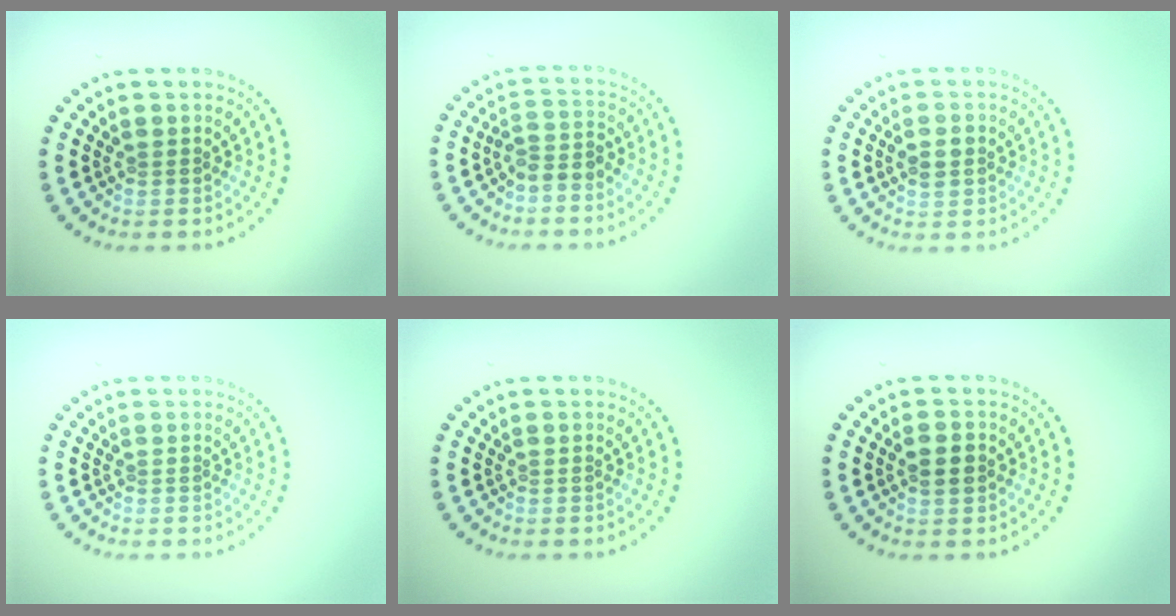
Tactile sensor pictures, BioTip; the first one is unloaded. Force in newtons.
{"total": 2.2, "press": 1.8, "slide": 1.2}
{"total": 2.4, "press": 2.4, "slide": 0.2}
{"total": 0.0}
{"total": 0.0}
{"total": 2.6, "press": 2.6, "slide": 0.2}